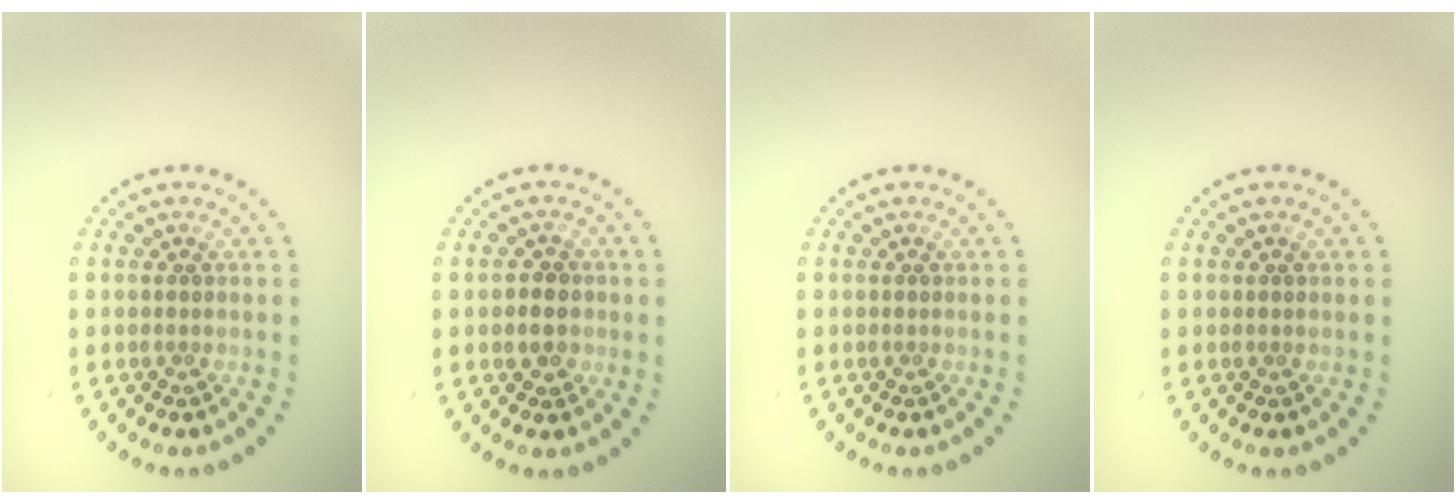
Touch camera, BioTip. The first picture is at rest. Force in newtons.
{"total": 2.0, "press": 1.9, "slide": 0.6}
{"total": 0.0}
{"total": 0.0}